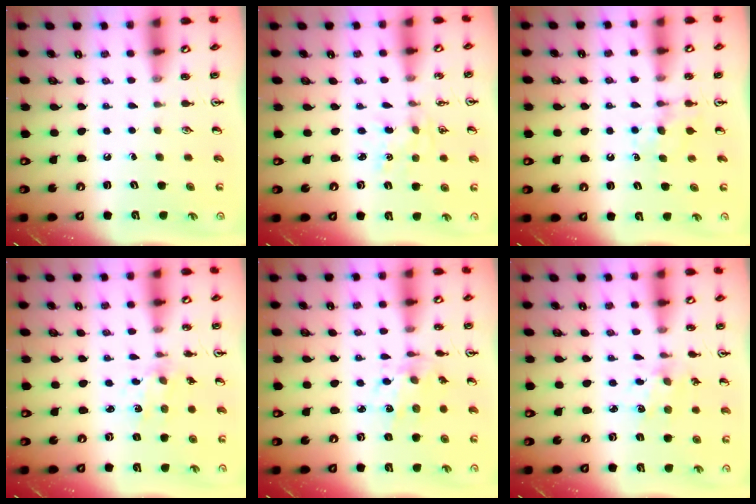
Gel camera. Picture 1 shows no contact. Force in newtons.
{"total": 1.0, "press": 1.0, "slide": 0.1}
{"total": 6.1, "press": 6.1, "slide": 0.3}
{"total": 1.7, "press": 1.6, "slide": 0.2}
{"total": 6.3, "press": 6.2, "slide": 1.5}
{"total": 2.0, "press": 2.0, "slide": 0.5}